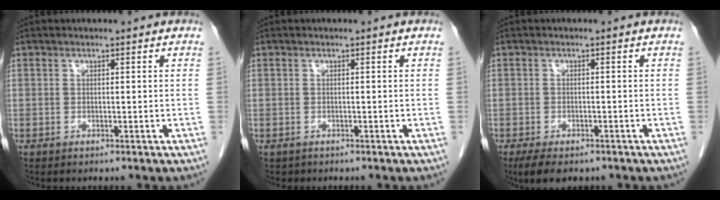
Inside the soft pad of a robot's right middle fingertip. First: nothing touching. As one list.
[{"total": 0.7, "force": [-0.5, 0.5, 0.0], "torque": [-0.012, 0.002, -0.006]}, {"total": 5.7, "force": [-4.1, 2.4, 3.1], "torque": [-0.048, -0.010, -0.060]}]